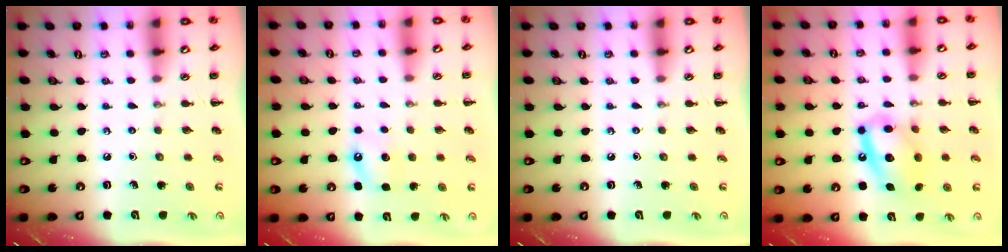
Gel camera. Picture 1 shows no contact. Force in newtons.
{"total": 6.0, "press": 5.7, "slide": 1.8}
{"total": 0.0}
{"total": 13.8, "press": 13.5, "slide": 2.6}